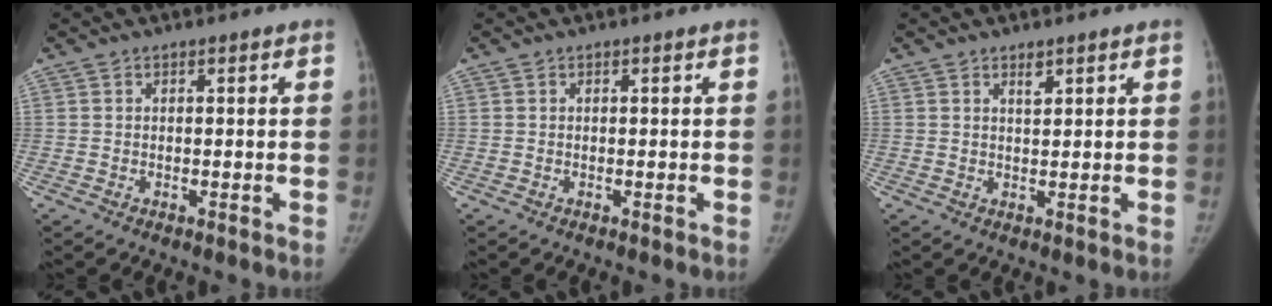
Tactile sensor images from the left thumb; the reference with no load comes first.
{"total": 0.0}
{"total": 1.7, "force": [1.1, 0.7, 1.0], "torque": [-0.009, -0.008, 0.020]}